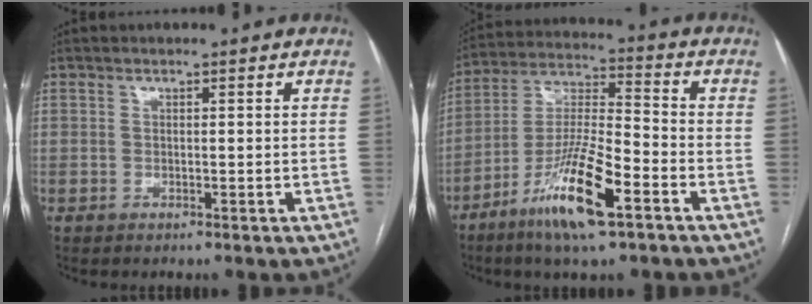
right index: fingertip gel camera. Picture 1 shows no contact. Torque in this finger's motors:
{"motor_torque": [1.49, -0.65, 0.45, 0.17]}